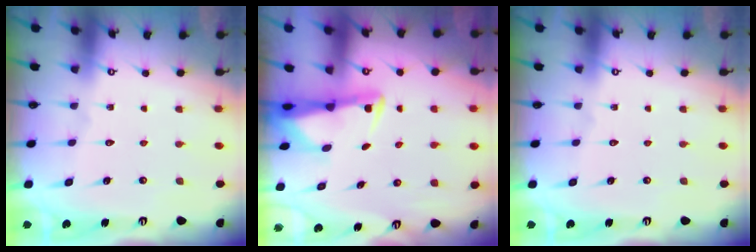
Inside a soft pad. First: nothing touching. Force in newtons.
{"total": 2.9, "press": 2.9, "slide": 0.6}
{"total": 0.0}